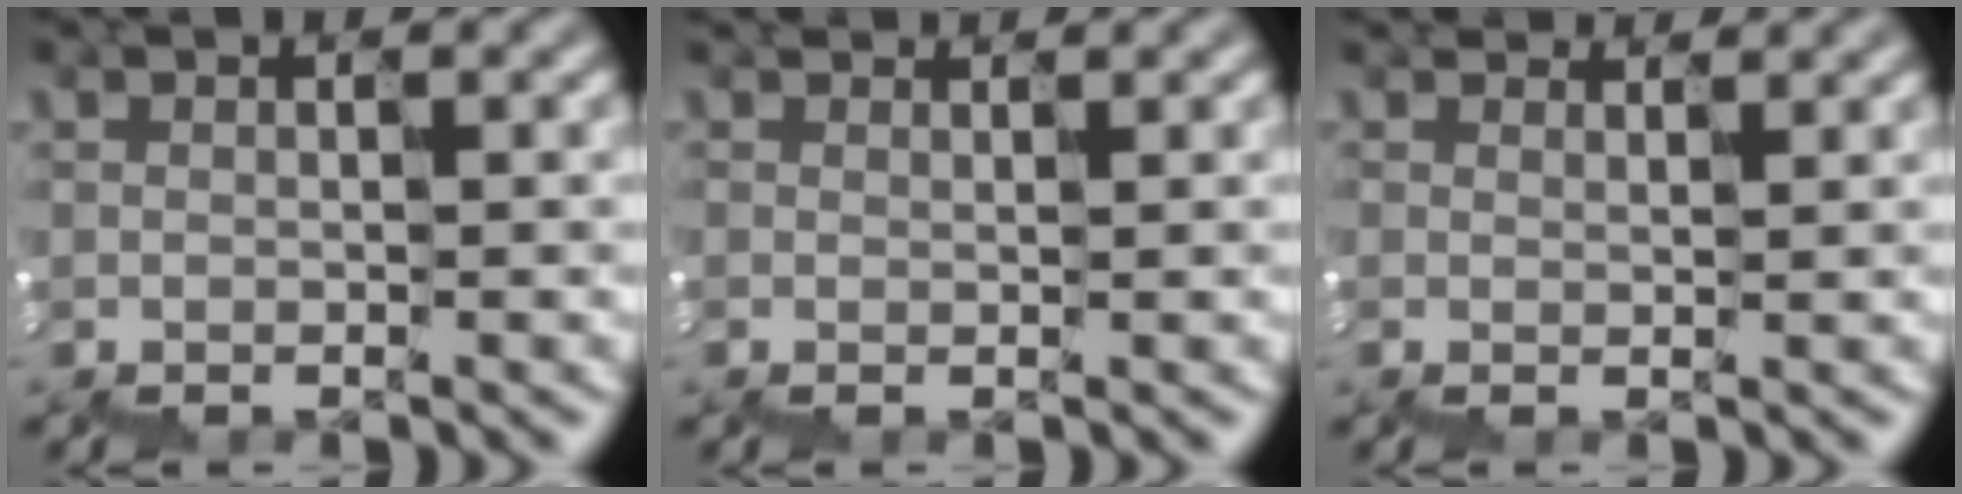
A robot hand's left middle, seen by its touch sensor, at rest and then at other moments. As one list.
[{"total": 1.1, "force": [0.8, 0.6, 0.4], "torque": [0.009, 0.016, 0.007]}, {"total": 3.4, "force": [2.8, 1.4, 1.5], "torque": [-0.015, 0.030, 0.036]}]